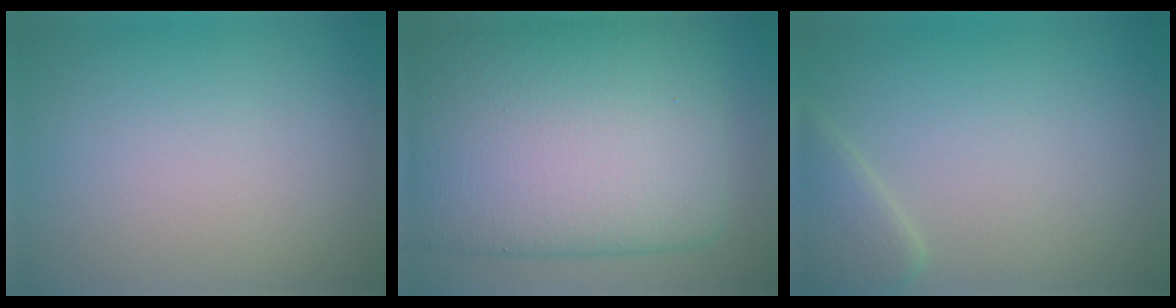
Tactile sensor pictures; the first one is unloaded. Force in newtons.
{"total": 15.1, "press": 15.1, "slide": 0.4}
{"total": 2.6, "press": 2.6, "slide": 0.2}